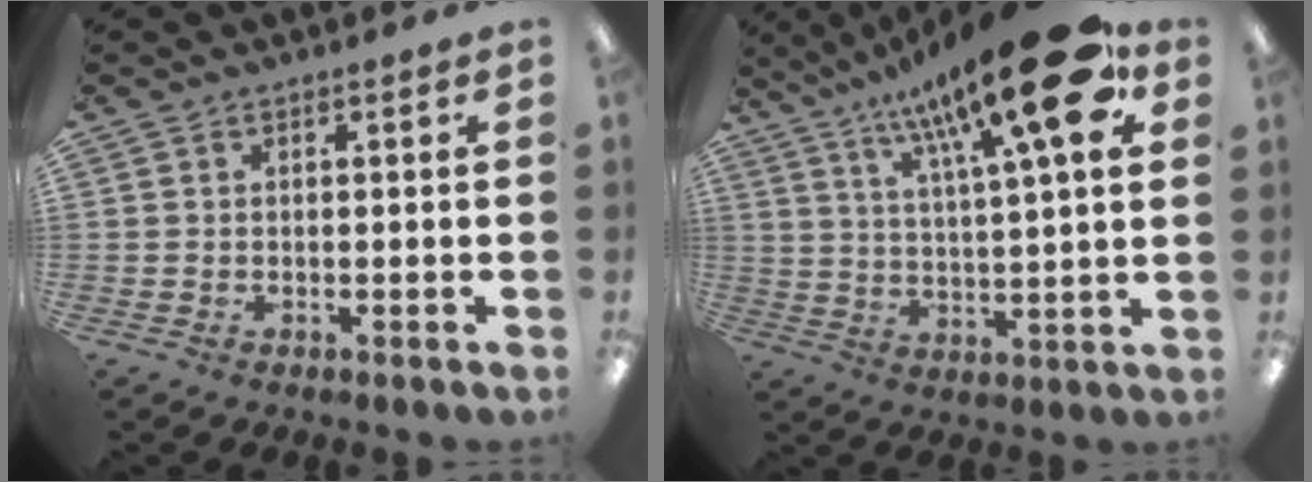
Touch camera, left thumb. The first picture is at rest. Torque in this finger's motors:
{"motor_torque": [0.59, 0.52, 2.08, -0.69, 0.49]}